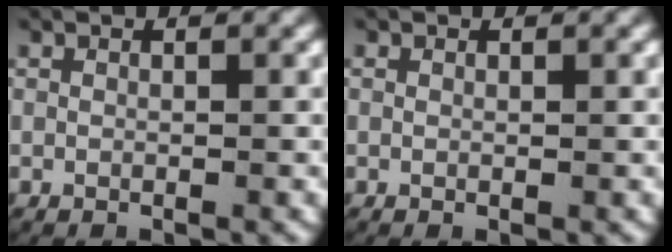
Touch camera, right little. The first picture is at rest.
{"total": 0.0}